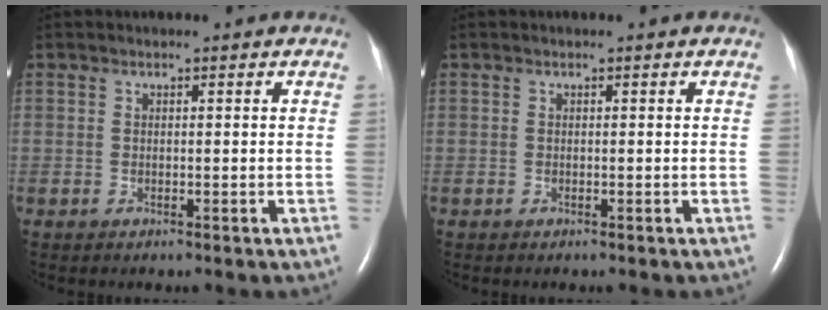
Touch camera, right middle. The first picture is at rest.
{"total": 0.0}